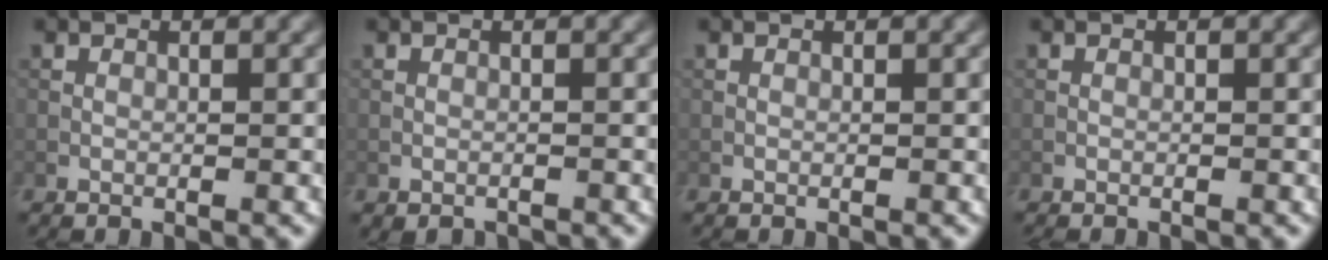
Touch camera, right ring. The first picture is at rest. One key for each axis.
{"total": 1.3, "fx": -1.2, "fy": 0.4, "fz": 0.4, "tx": -0.007, "ty": -0.002, "tz": -0.017}
{"total": 0.0}
{"total": 0.7, "fx": -0.7, "fy": 0.1, "fz": 0.2, "tx": 0.001, "ty": 0.001, "tz": -0.009}